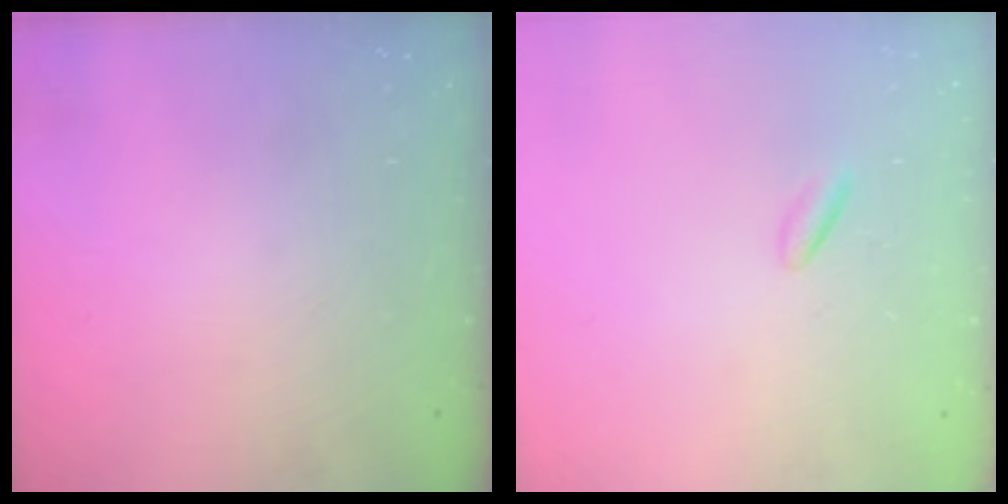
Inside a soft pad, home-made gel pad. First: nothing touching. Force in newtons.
{"total": 0.9, "press": 0.7, "slide": 0.5}